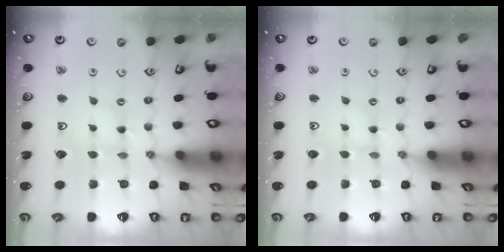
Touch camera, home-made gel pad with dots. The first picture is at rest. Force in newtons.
{"total": 1.3, "press": 1.3, "slide": 0.3}